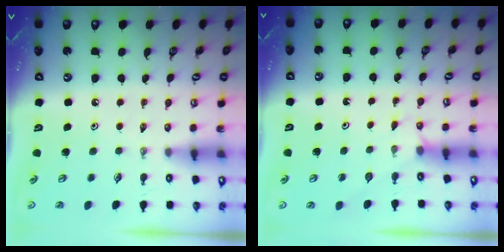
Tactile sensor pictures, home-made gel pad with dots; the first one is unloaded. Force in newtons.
{"total": 3.0, "press": 2.9, "slide": 0.4}